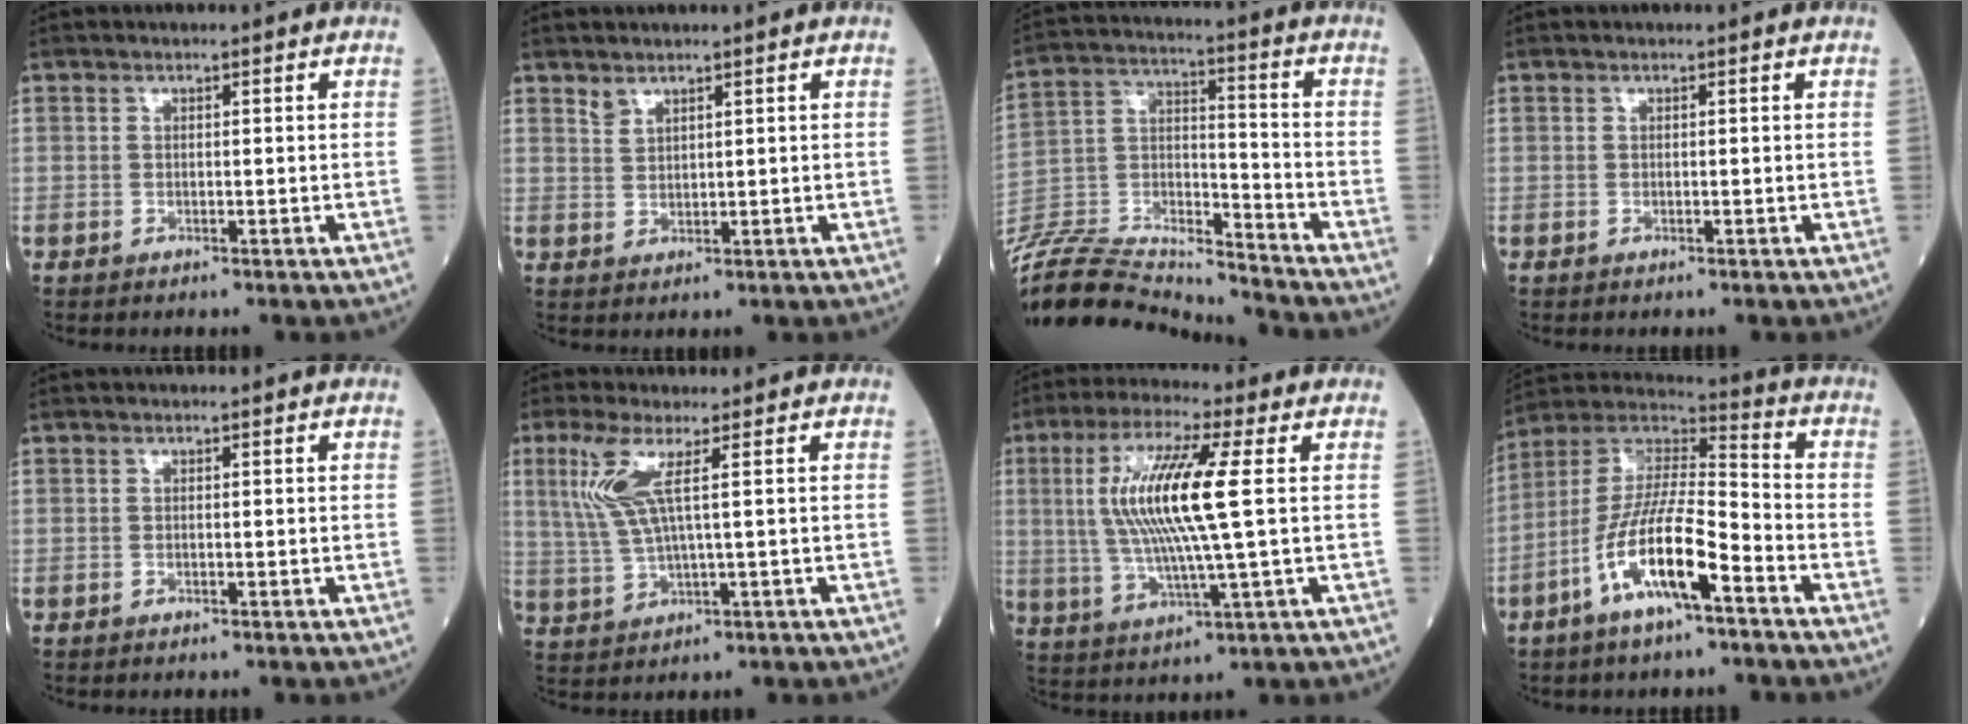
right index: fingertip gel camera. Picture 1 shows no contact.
{"total": 1.6, "force": [1.5, 0.5, 0.5], "torque": [-0.006, -0.001, 0.030]}
{"total": 22.0, "force": [-21.2, 1.3, 5.4], "torque": [-0.127, 0.007, -0.360]}
{"total": 0.0}
{"total": 0.0}
{"total": 6.4, "force": [2.2, 0.3, 6.0], "torque": [-0.150, 0.002, 0.049]}
{"total": 13.2, "force": [2.0, 0.5, 13.0], "torque": [-0.273, 0.005, 0.035]}
{"total": 13.7, "force": [-6.5, 2.5, 11.8], "torque": [-0.233, 0.002, -0.123]}